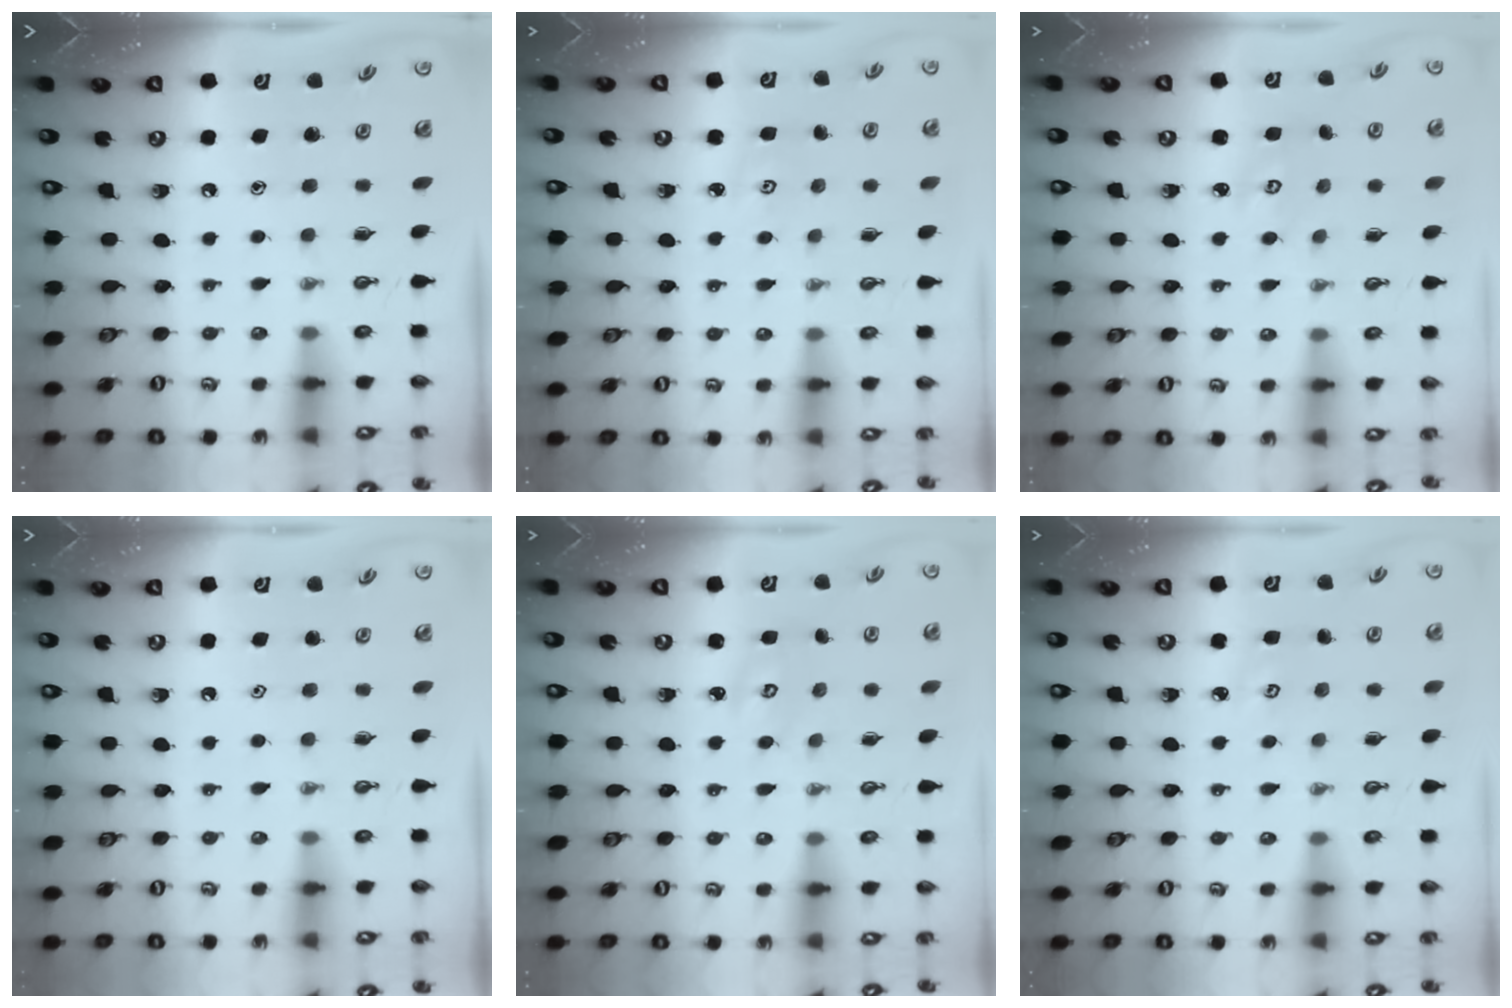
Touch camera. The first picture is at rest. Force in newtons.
{"total": 2.5, "press": 2.4, "slide": 0.4}
{"total": 3.1, "press": 3.0, "slide": 0.3}
{"total": 0.6, "press": 0.6, "slide": 0.0}
{"total": 3.5, "press": 3.4, "slide": 0.4}
{"total": 3.2, "press": 3.2, "slide": 0.4}